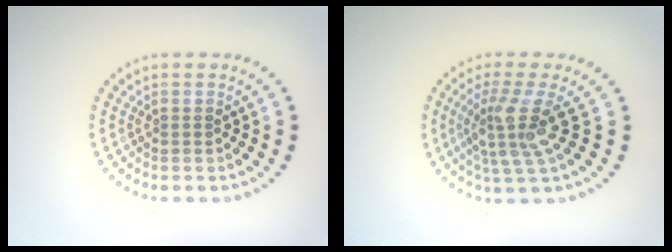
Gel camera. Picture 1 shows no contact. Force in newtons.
{"total": 4.1, "press": 3.0, "slide": 2.7}